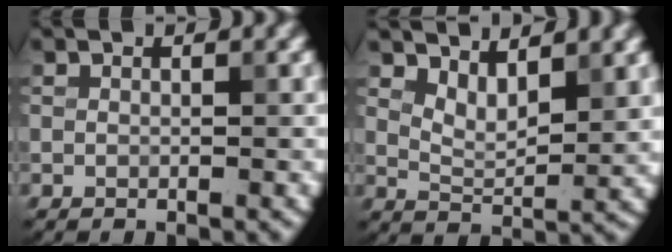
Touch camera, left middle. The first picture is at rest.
{"total": 3.2, "force": [2.1, 1.2, 2.1], "torque": [-0.041, -0.010, 0.043]}